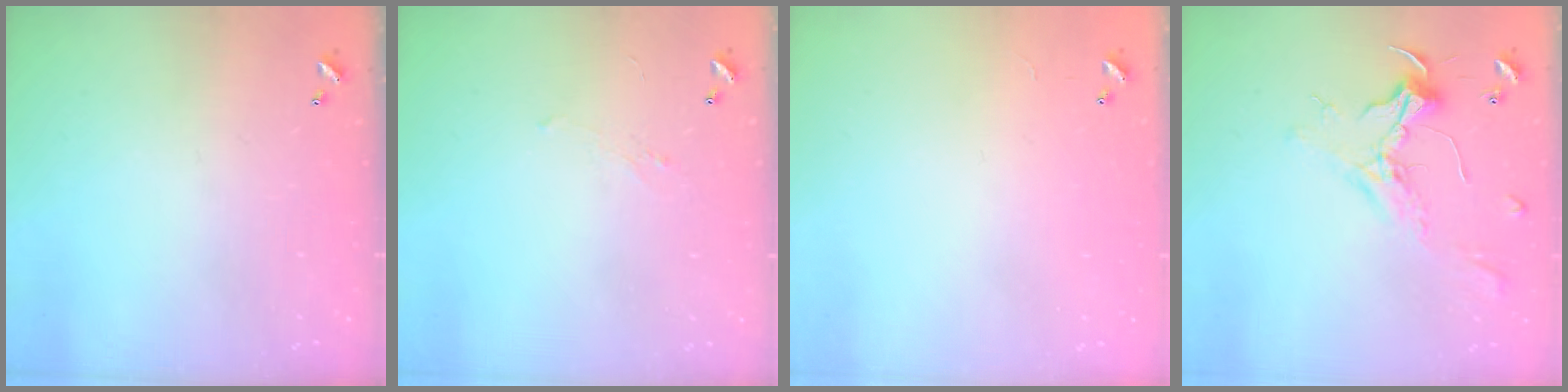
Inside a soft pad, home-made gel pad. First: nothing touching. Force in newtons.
{"total": 1.3, "press": 1.1, "slide": 0.7}
{"total": 9.3, "press": 9.3, "slide": 0.3}
{"total": 2.4, "press": 2.3, "slide": 0.8}